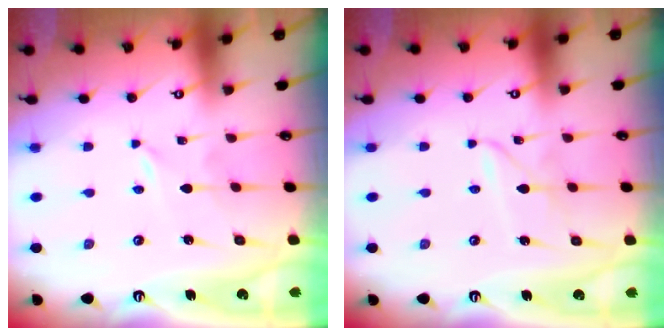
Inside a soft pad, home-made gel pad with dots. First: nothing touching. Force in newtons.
{"total": 2.4, "press": 2.4, "slide": 0.3}